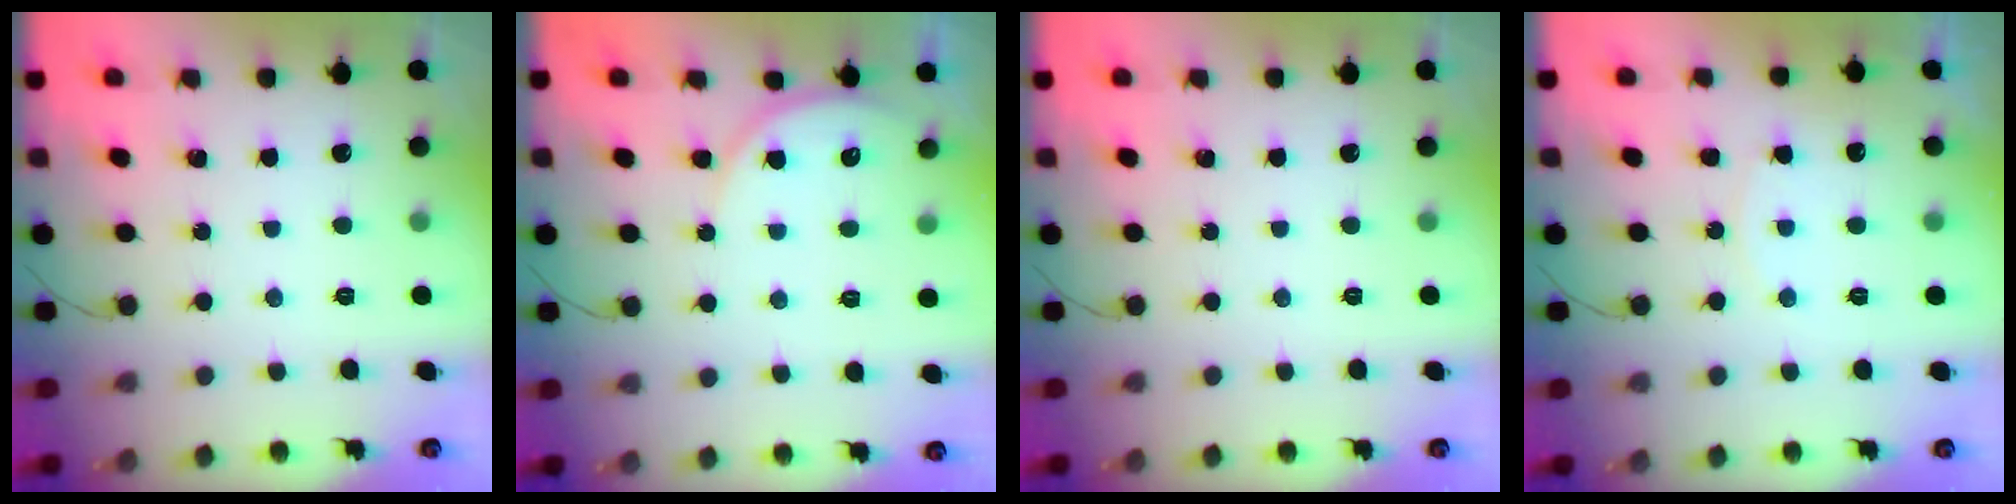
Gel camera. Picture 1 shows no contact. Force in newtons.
{"total": 5.8, "press": 5.8, "slide": 0.3}
{"total": 0.0}
{"total": 5.0, "press": 5.0, "slide": 0.6}